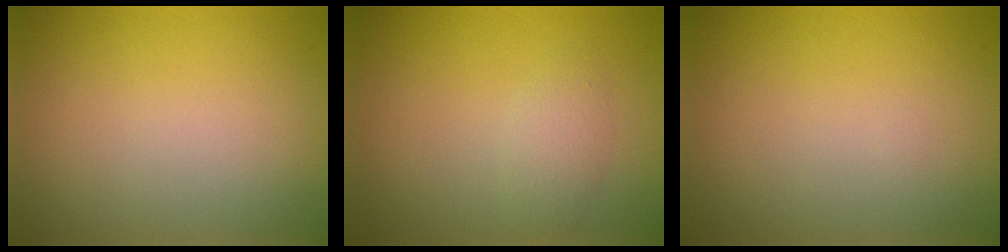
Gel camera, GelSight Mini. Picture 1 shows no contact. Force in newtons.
{"total": 1.6, "press": 1.6, "slide": 0.1}
{"total": 0.0}